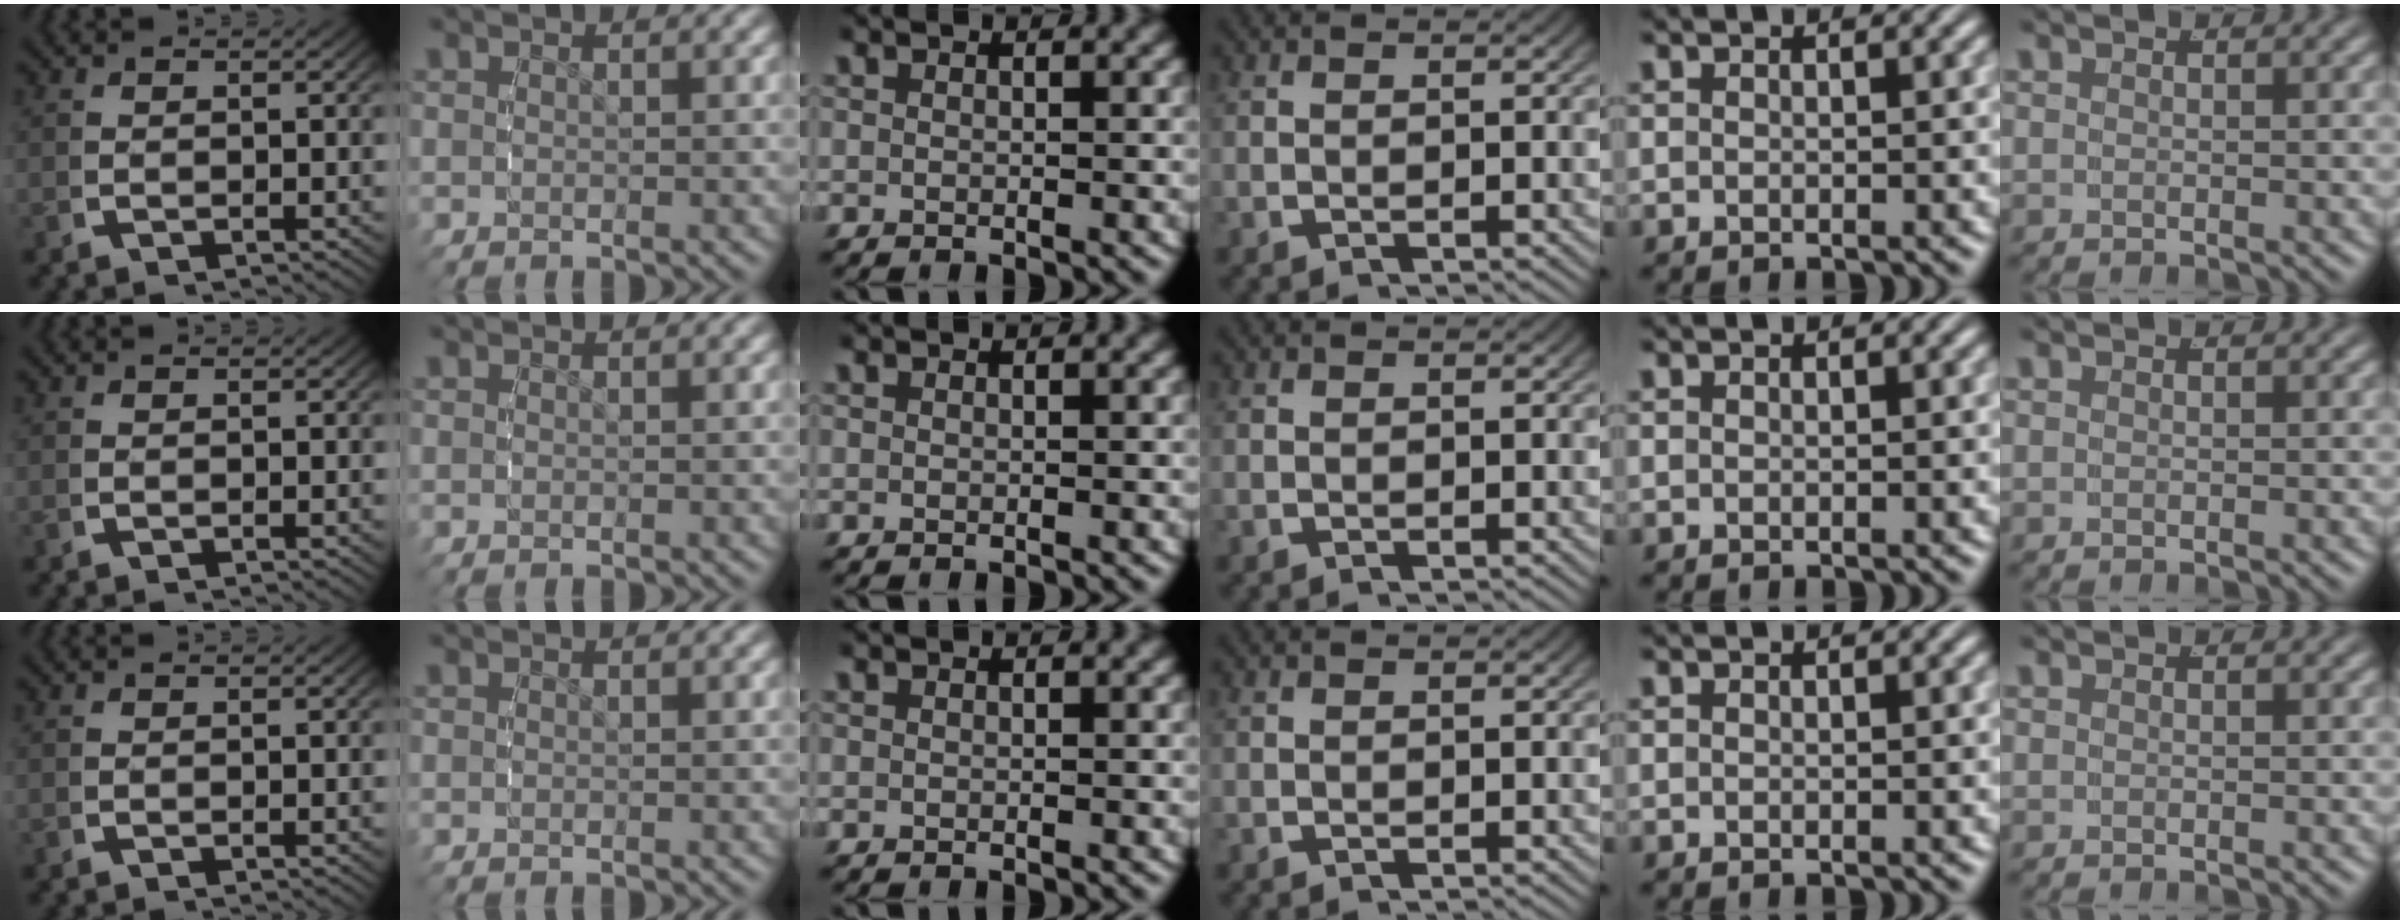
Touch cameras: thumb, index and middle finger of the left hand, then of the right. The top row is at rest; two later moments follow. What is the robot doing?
{"motion": "reach", "object": "toothpaste"}